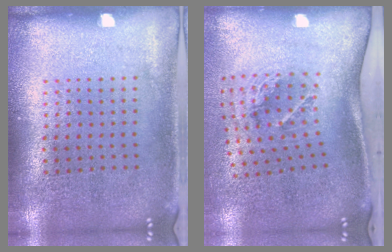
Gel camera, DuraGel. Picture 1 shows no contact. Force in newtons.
{"total": 2.0, "press": 1.3, "slide": 1.6}